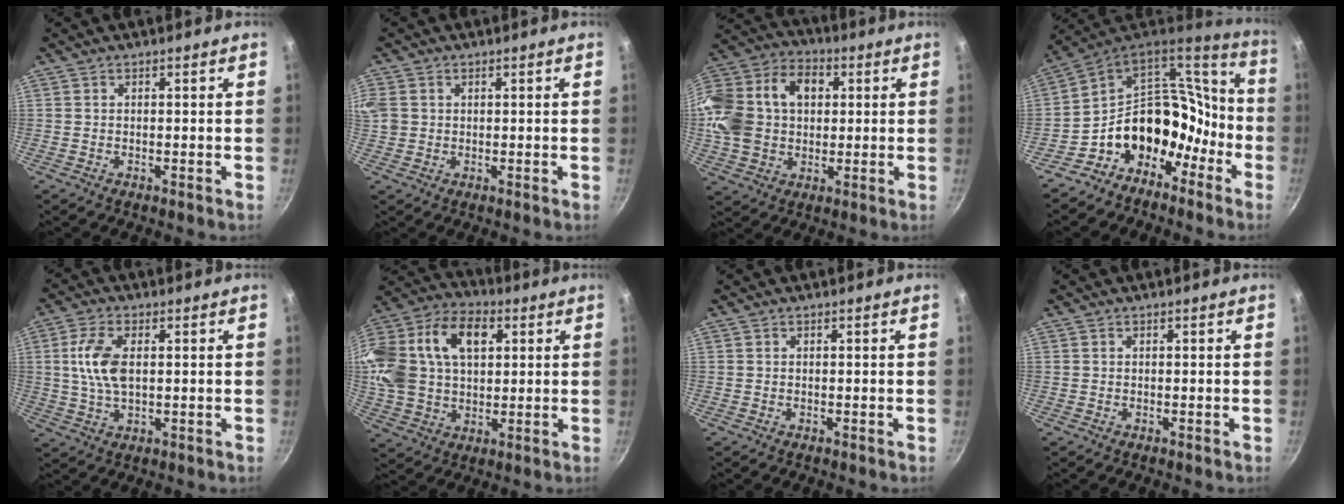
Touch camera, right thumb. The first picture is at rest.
{"total": 6.3, "force": [1.1, 5.3, 3.1], "torque": [-0.095, 0.005, 0.027]}
{"total": 23.3, "force": [3.4, 16.7, 15.8], "torque": [-0.339, 0.039, 0.064]}
{"total": 16.2, "force": [-7.7, 11.6, 8.3], "torque": [-0.066, 0.129, -0.131]}
{"total": 8.5, "force": [1.2, 4.4, 7.2], "torque": [-0.157, -0.001, 0.024]}
{"total": 28.6, "force": [6.9, 18.9, 20.3], "torque": [-0.460, 0.056, 0.131]}
{"total": 0.0}
{"total": 0.0}